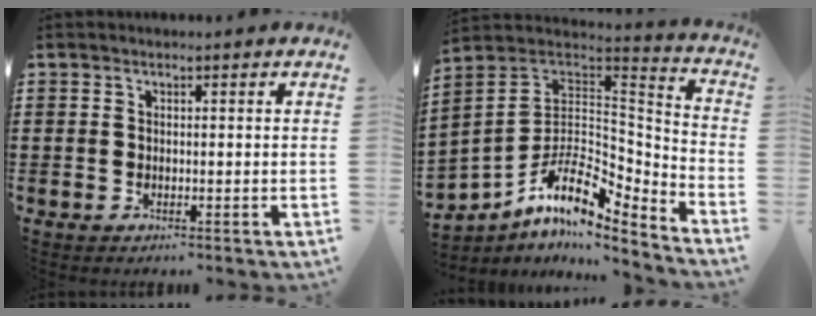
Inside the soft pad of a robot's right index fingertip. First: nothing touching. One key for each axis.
{"total": 9.4, "fx": -4.9, "fy": 4.4, "fz": 6.7, "tx": -0.134, "ty": -0.015, "tz": -0.096}